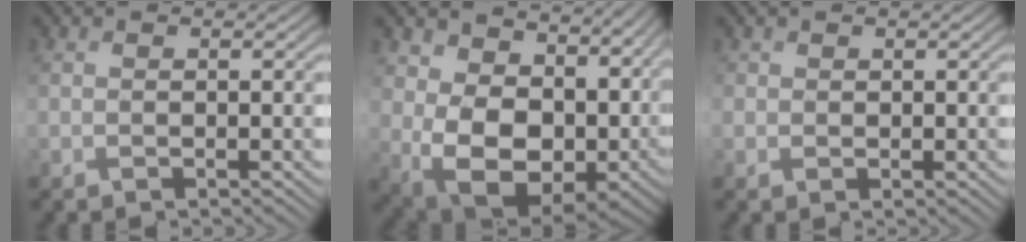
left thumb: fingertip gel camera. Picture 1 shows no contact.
{"total": 15.4, "force": [1.5, 10.1, 11.5], "torque": [-0.243, -0.031, 0.066]}
{"total": 0.7, "force": [0.1, 0.1, -0.7], "torque": [0.011, -0.002, 0.008]}